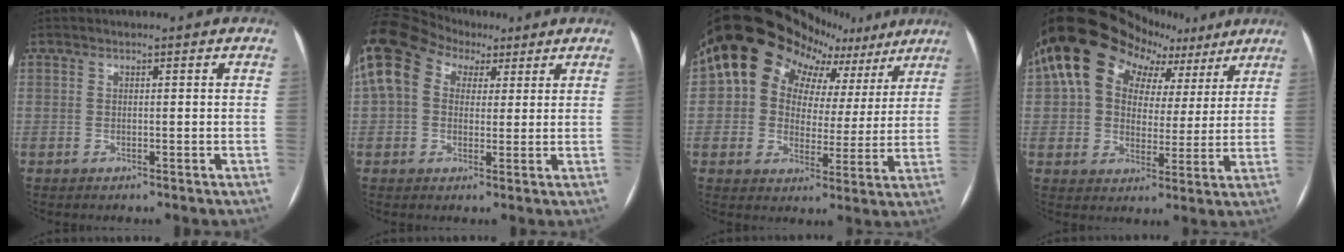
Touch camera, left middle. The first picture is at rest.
{"total": 12.6, "force": [5.4, 9.0, 7.0], "torque": [-0.178, 0.066, 0.098]}
{"total": 16.7, "force": [10.4, 11.5, 6.1], "torque": [-0.089, 0.058, 0.130]}
{"total": 16.3, "force": [8.3, 11.4, 8.2], "torque": [-0.129, 0.067, 0.135]}